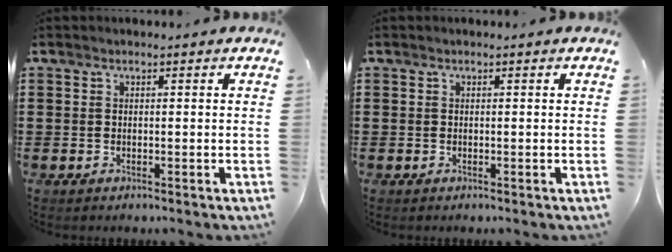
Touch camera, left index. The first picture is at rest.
{"total": 0.0}